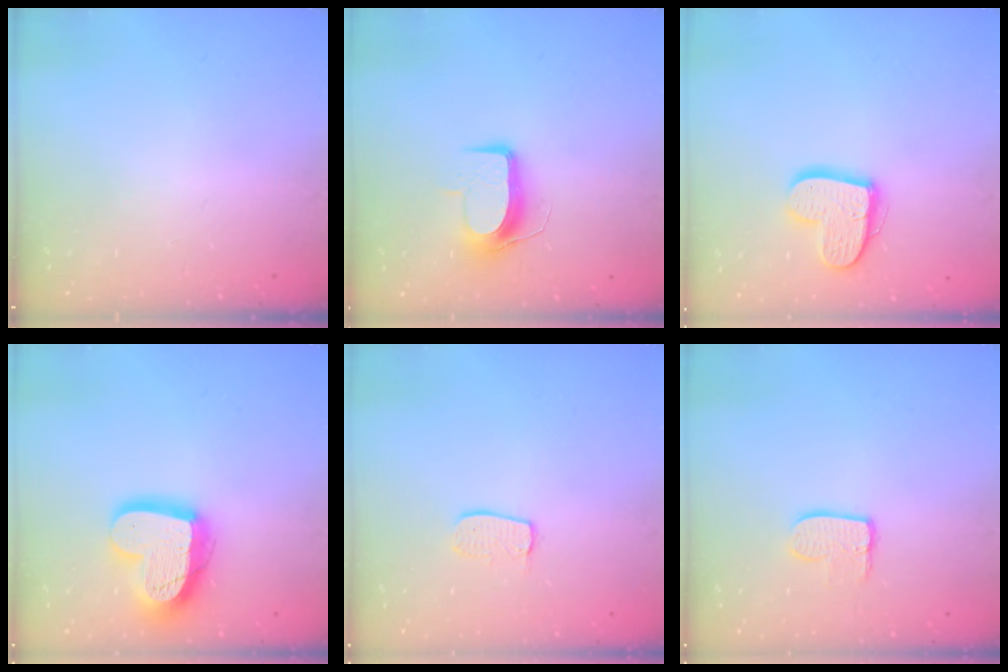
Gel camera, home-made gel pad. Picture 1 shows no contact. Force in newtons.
{"total": 9.8, "press": 9.8, "slide": 0.3}
{"total": 13.9, "press": 13.9, "slide": 0.8}
{"total": 18.8, "press": 18.7, "slide": 1.9}
{"total": 7.1, "press": 7.1, "slide": 0.3}
{"total": 7.7, "press": 7.7, "slide": 0.5}